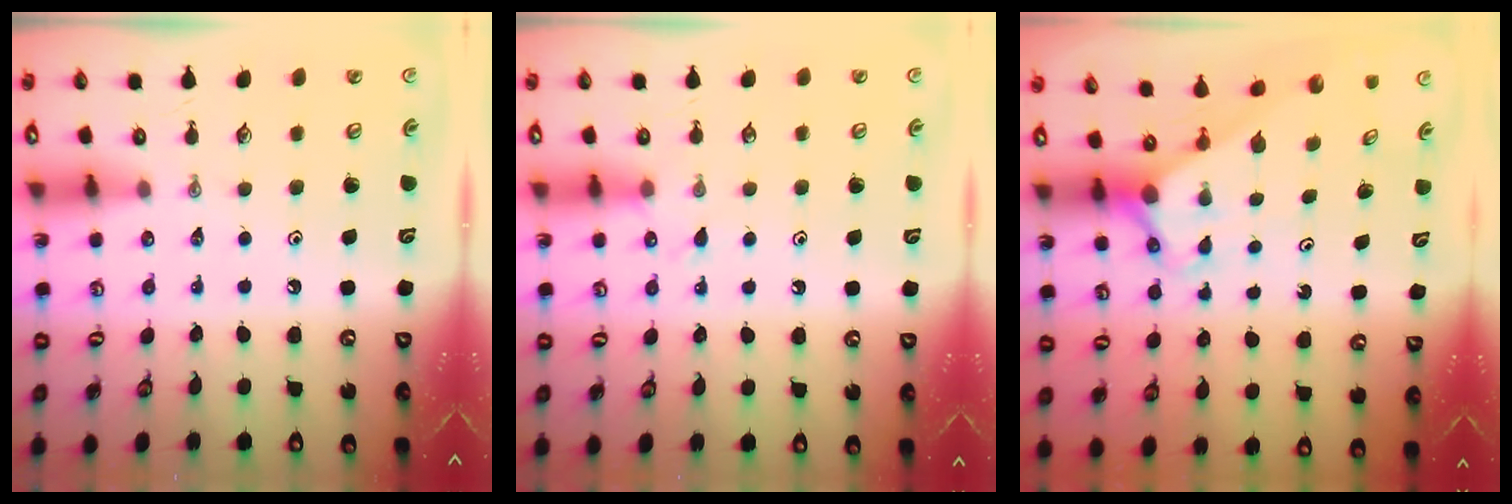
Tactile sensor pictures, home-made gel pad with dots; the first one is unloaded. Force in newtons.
{"total": 4.2, "press": 4.2, "slide": 0.5}
{"total": 2.7, "press": 2.7, "slide": 0.0}